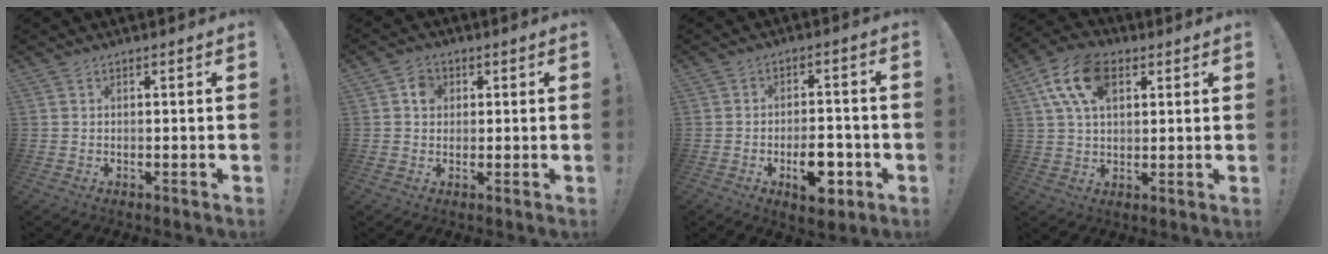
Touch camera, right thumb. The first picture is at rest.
{"total": 3.8, "force": [0.9, 3.2, 1.8], "torque": [-0.008, -0.004, 0.012]}
{"total": 10.3, "force": [-4.4, 5.4, 7.6], "torque": [-0.113, 0.021, -0.070]}
{"total": 13.7, "force": [5.5, 8.0, 9.7], "torque": [-0.177, -0.005, 0.103]}